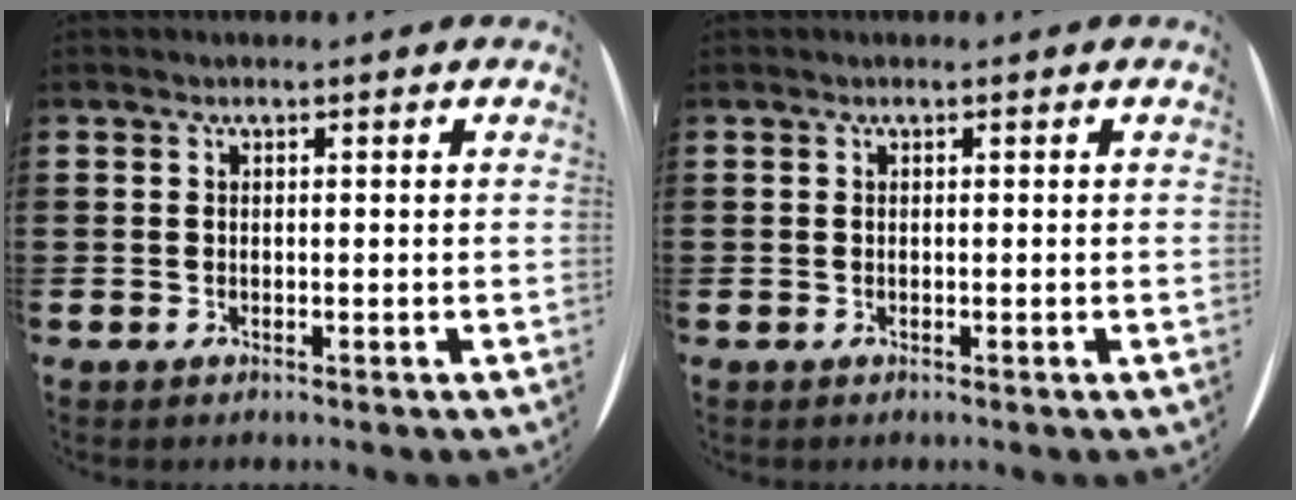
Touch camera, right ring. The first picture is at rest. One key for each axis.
{"total": 0.0}